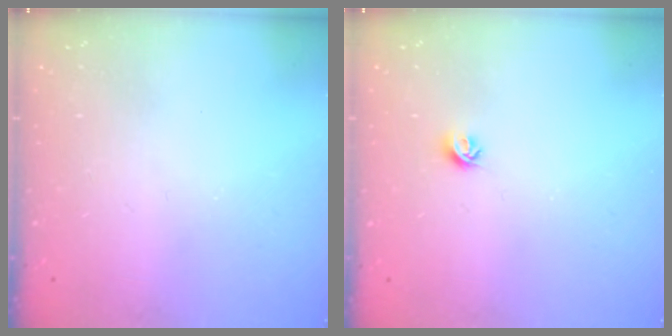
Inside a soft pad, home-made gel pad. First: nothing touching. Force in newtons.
{"total": 5.3, "press": 5.2, "slide": 0.7}